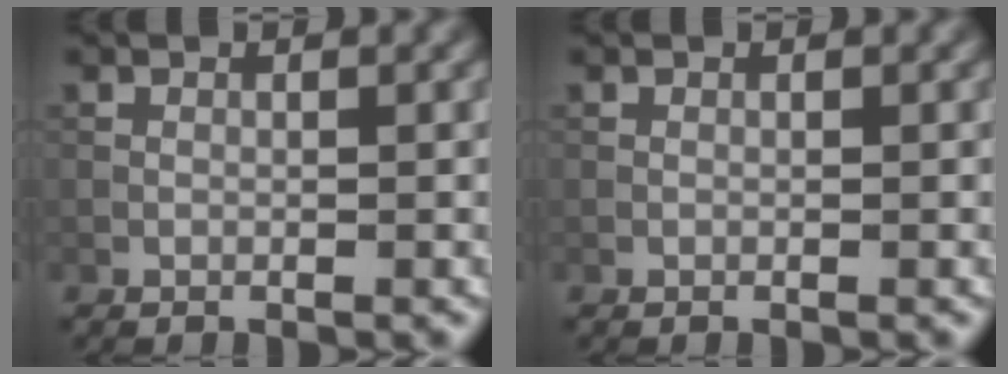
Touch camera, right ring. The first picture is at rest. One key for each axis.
{"total": 0.0}